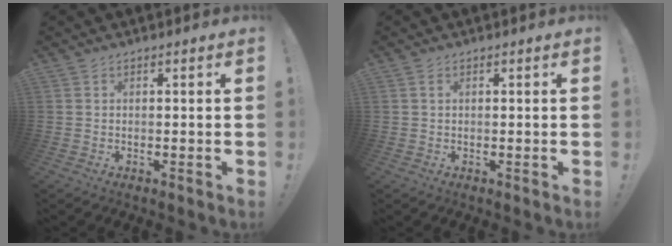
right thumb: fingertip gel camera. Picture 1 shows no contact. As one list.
[{"total": 0.7, "force": [0.2, 0.2, 0.6], "torque": [-0.016, 0.003, 0.005]}]